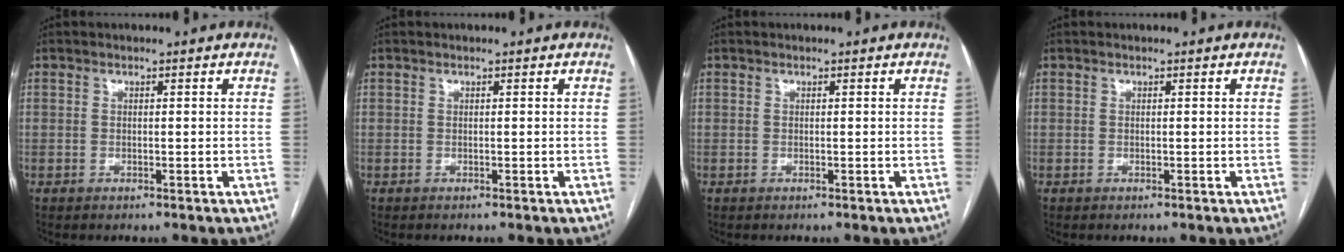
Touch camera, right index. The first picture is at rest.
{"total": 0.0}
{"total": 0.0}
{"total": 0.0}